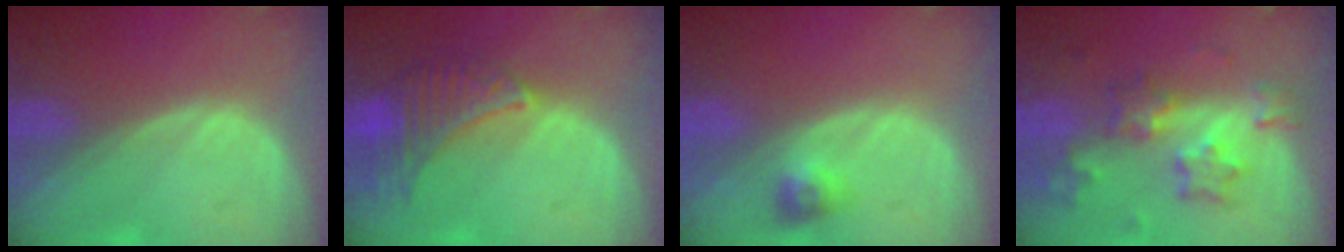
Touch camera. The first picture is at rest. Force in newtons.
{"total": 7.0, "press": 6.8, "slide": 1.5}
{"total": 2.9, "press": 2.6, "slide": 1.2}
{"total": 8.4, "press": 7.4, "slide": 4.0}